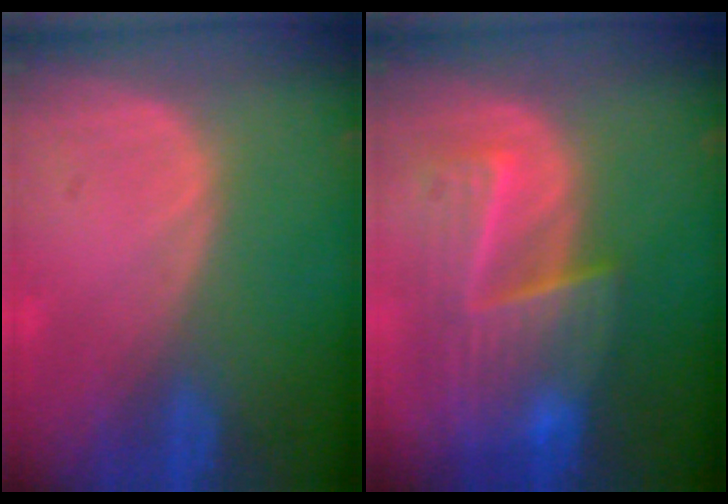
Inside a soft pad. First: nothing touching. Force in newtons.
{"total": 9.5, "press": 8.4, "slide": 4.5}